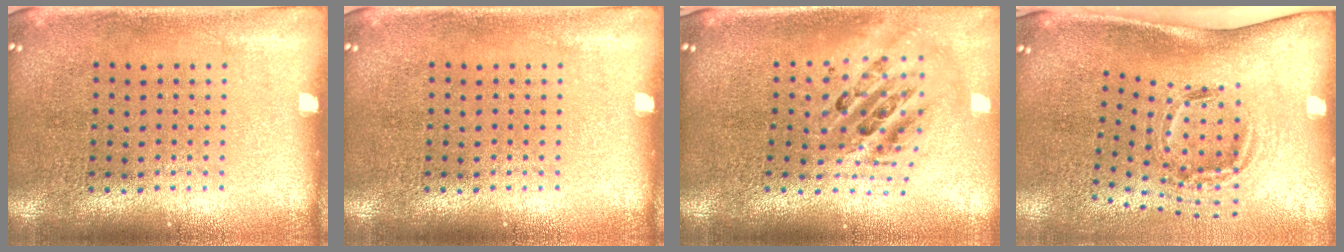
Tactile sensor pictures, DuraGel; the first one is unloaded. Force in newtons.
{"total": 0.0}
{"total": 2.4, "press": 1.7, "slide": 1.7}
{"total": 1.7, "press": 1.2, "slide": 1.3}